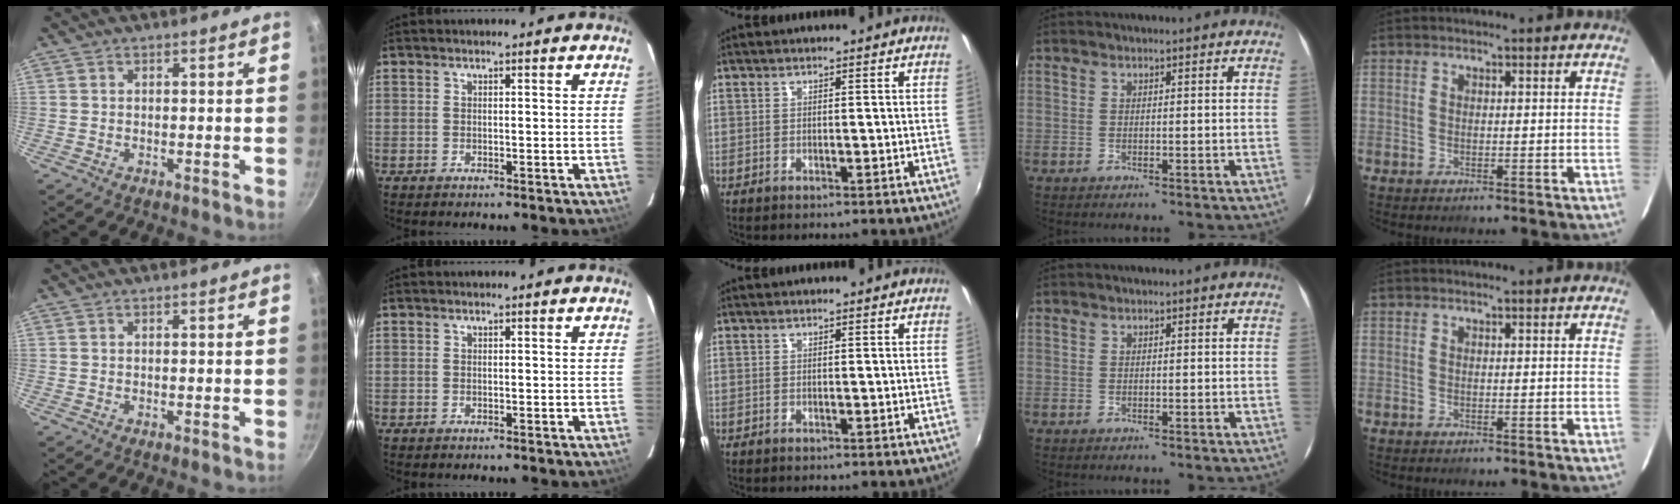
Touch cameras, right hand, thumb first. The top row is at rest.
{}